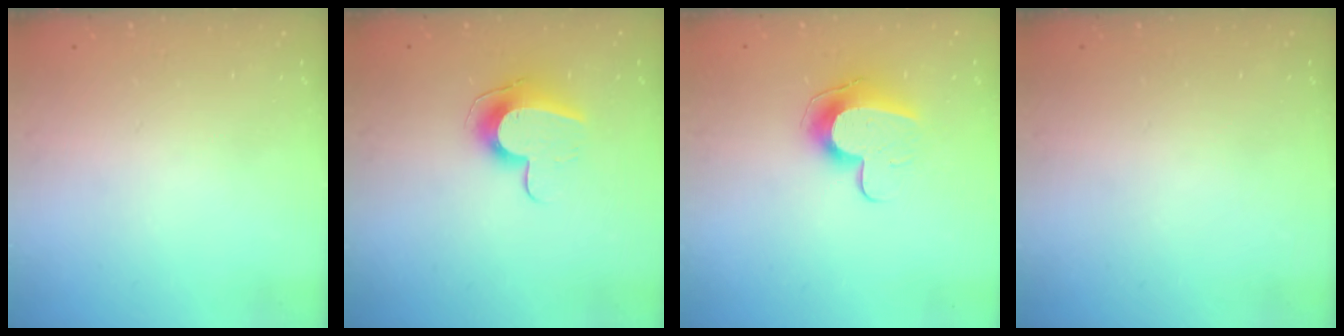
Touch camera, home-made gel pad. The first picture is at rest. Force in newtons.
{"total": 9.7, "press": 9.7, "slide": 1.0}
{"total": 10.6, "press": 10.6, "slide": 0.5}
{"total": 0.0}